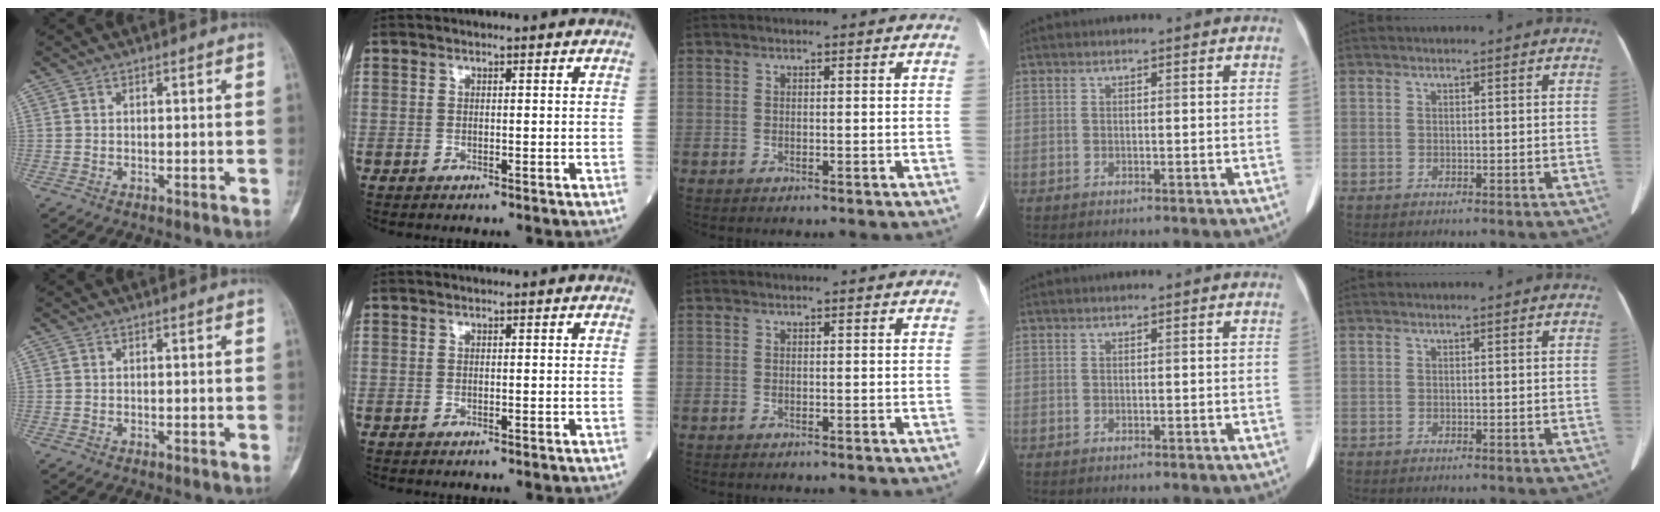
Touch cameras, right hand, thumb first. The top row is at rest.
{}